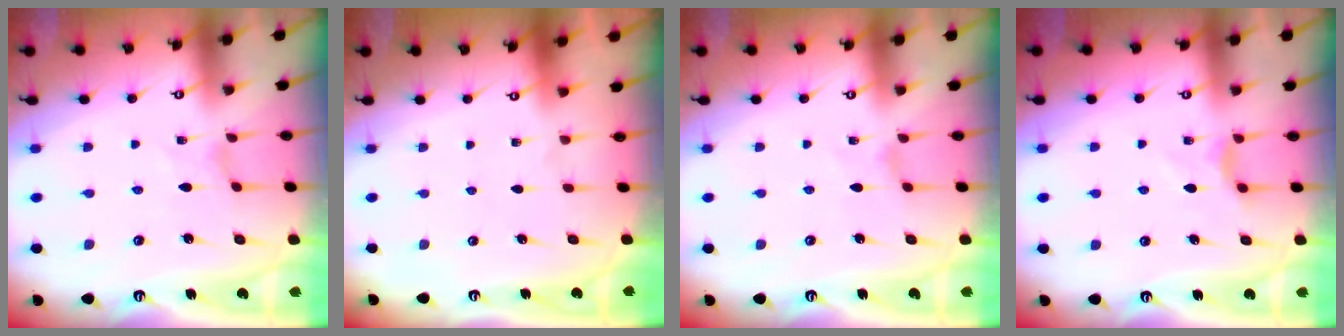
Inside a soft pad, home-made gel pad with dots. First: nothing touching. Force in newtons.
{"total": 0.0}
{"total": 0.0}
{"total": 4.7, "press": 4.7, "slide": 0.6}